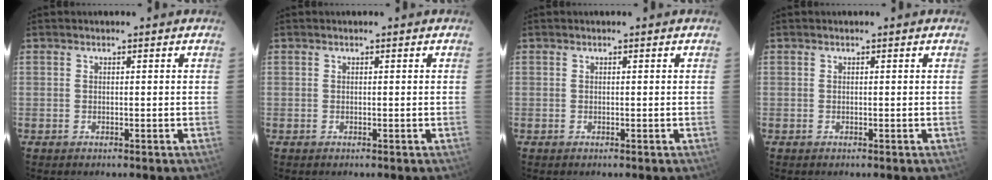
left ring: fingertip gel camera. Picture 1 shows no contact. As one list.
[{"total": 0.0}, {"total": 0.0}, {"total": 0.0}]